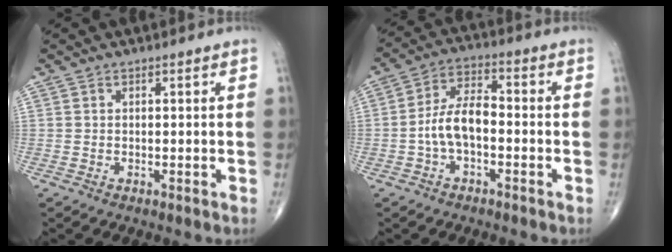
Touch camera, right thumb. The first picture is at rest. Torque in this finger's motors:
{"motor_torque": [1.23, 1.20, 1.01, -0.05, 0.09]}